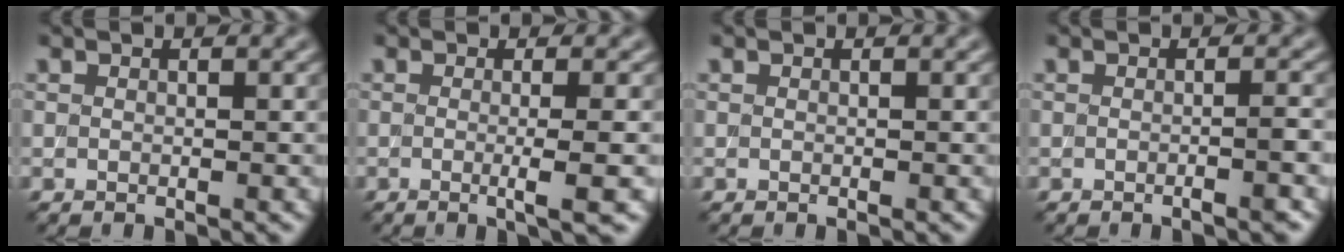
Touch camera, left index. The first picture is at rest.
{"total": 3.4, "force": [-0.4, 0.8, 3.3], "torque": [-0.041, -0.007, -0.010]}
{"total": 0.0}
{"total": 2.2, "force": [-0.6, 0.7, 2.0], "torque": [-0.006, 0.007, -0.010]}